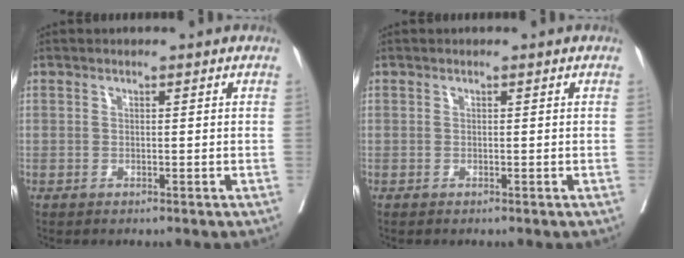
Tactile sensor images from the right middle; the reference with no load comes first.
{"total": 0.0}